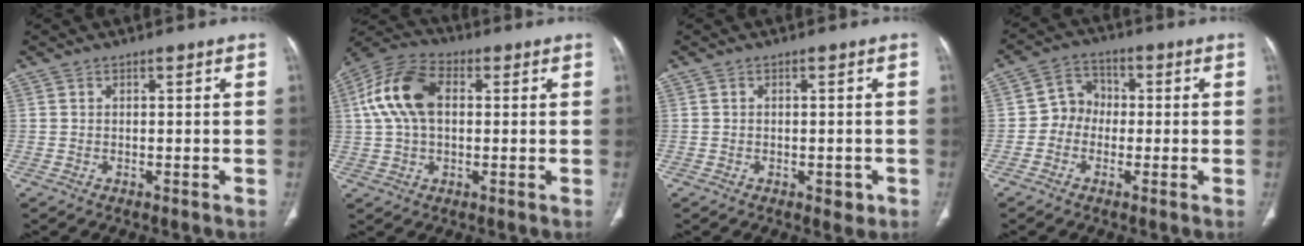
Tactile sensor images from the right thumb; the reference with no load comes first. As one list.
[{"total": 12.7, "force": [2.1, 7.9, 9.7], "torque": [-0.198, 0.028, 0.032]}, {"total": 2.1, "force": [-0.8, 1.3, 1.5], "torque": [-0.010, 0.001, -0.006]}, {"total": 5.7, "force": [-1.0, 5.1, 2.4], "torque": [-0.016, 0.022, -0.033]}]